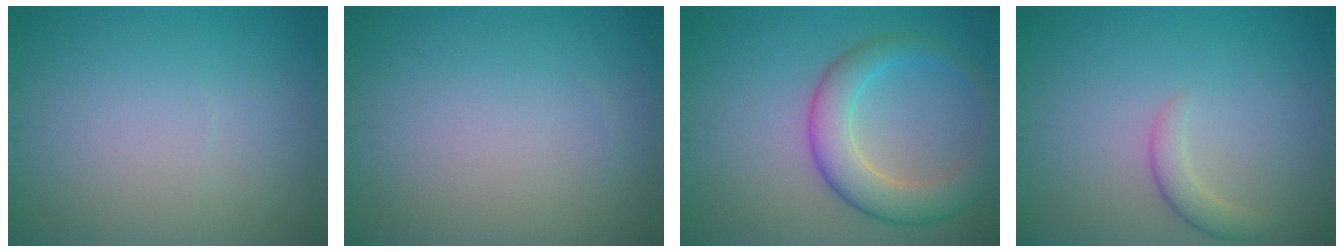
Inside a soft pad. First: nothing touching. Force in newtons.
{"total": 0.0}
{"total": 5.4, "press": 5.4, "slide": 0.2}
{"total": 1.9, "press": 1.9, "slide": 0.2}